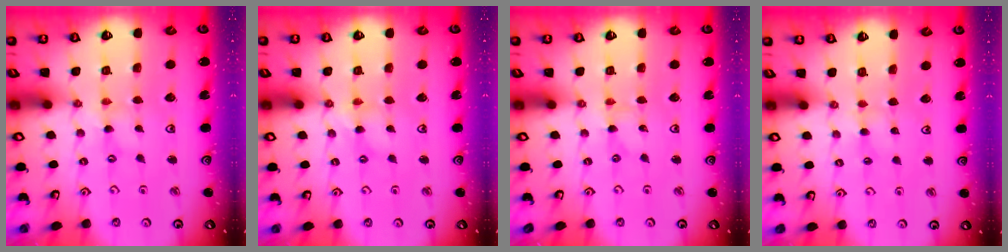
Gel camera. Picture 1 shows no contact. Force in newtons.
{"total": 2.5, "press": 2.5, "slide": 0.2}
{"total": 0.0}
{"total": 2.8, "press": 2.8, "slide": 0.3}